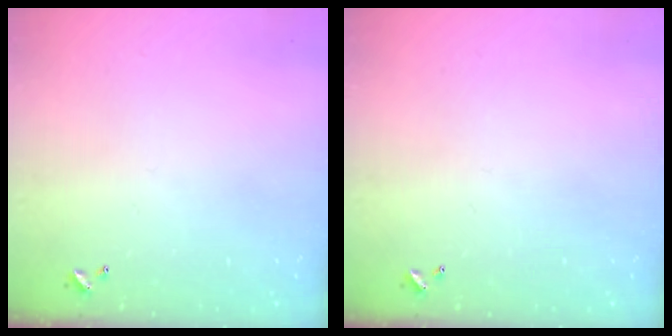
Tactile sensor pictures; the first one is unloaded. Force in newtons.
{"total": 0.0}